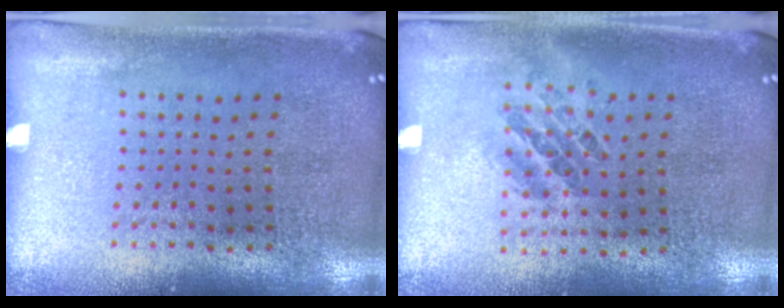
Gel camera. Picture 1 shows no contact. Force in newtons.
{"total": 1.0, "press": 0.9, "slide": 0.5}